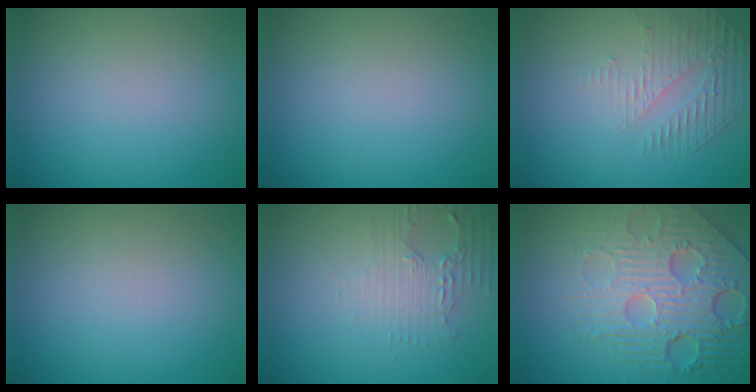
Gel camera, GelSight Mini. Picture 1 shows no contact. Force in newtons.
{"total": 0.0}
{"total": 1.9, "press": 1.3, "slide": 1.3}
{"total": 0.0}
{"total": 2.4, "press": 2.3, "slide": 0.9}
{"total": 8.4, "press": 5.9, "slide": 5.9}